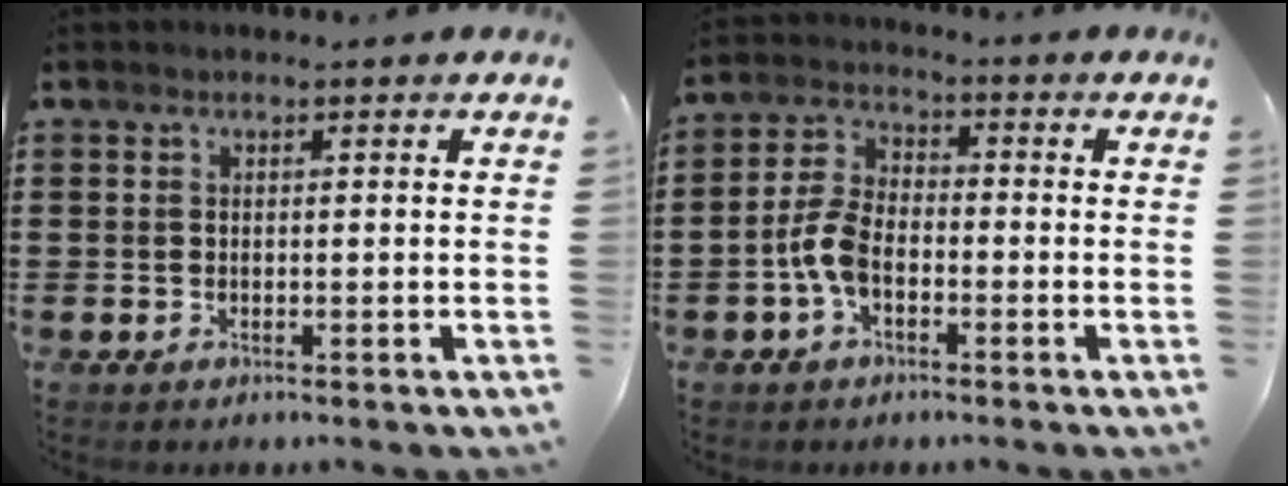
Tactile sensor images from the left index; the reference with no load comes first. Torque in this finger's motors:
{"motor_torque": [0.93, 0.37, 0.48, 0.09]}